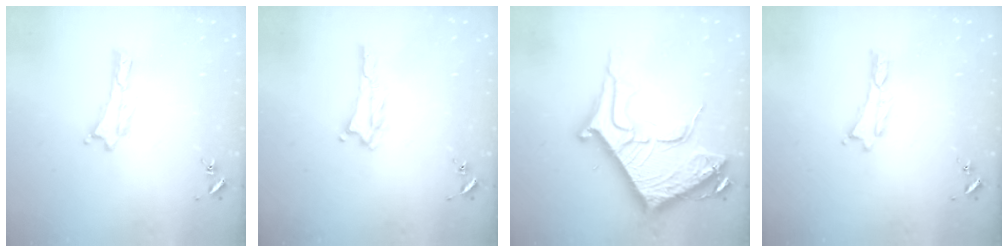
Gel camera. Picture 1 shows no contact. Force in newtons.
{"total": 1.4, "press": 1.4, "slide": 0.2}
{"total": 13.9, "press": 13.9, "slide": 1.5}
{"total": 0.0}